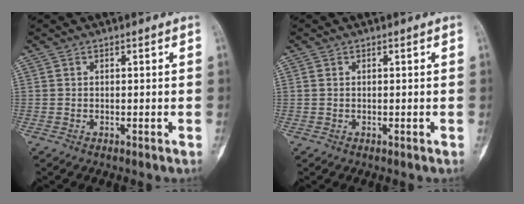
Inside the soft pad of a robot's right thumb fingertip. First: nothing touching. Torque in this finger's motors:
{"motor_torque": [-0.10, 0.64, 0.39, -0.12, 0.02]}